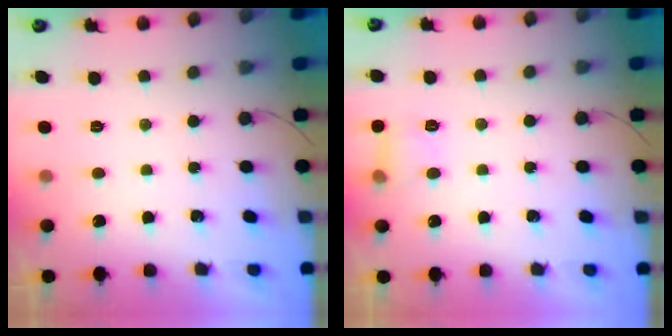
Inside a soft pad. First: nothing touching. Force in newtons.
{"total": 4.1, "press": 4.0, "slide": 1.2}